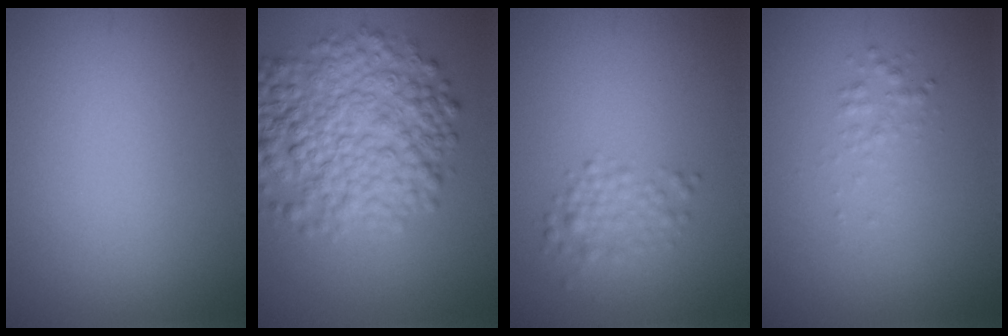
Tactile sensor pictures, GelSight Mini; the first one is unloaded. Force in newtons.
{"total": 8.9, "press": 8.9, "slide": 0.2}
{"total": 2.2, "press": 2.2, "slide": 0.1}
{"total": 1.2, "press": 1.2, "slide": 0.0}